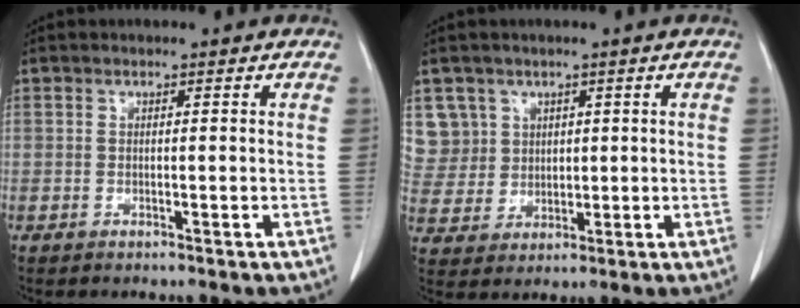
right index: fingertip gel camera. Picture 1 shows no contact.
{"total": 7.5, "force": [3.5, 6.7, -0.2], "torque": [0.004, 0.016, 0.084]}